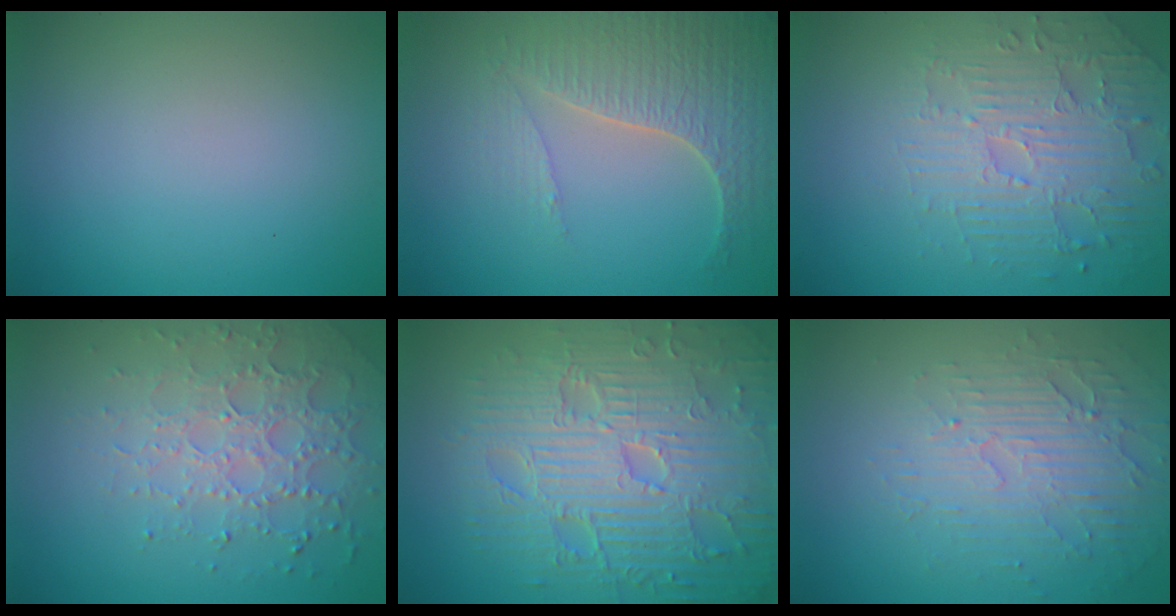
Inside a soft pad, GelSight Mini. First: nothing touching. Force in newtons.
{"total": 4.6, "press": 4.1, "slide": 2.0}
{"total": 4.7, "press": 4.0, "slide": 2.5}
{"total": 4.4, "press": 3.6, "slide": 2.6}
{"total": 10.8, "press": 7.2, "slide": 8.1}
{"total": 4.1, "press": 3.3, "slide": 2.4}